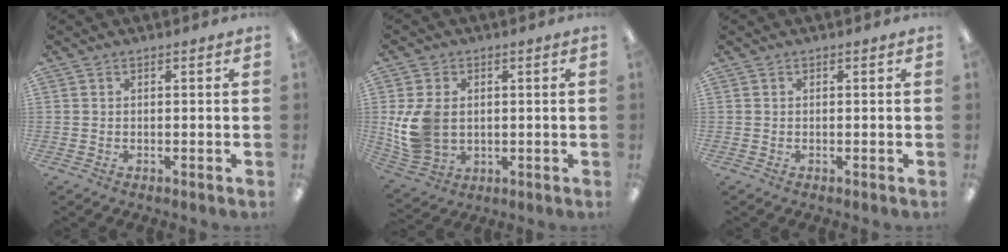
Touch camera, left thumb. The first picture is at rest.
{"total": 11.2, "force": [0.5, 8.6, 7.2], "torque": [-0.168, 0.008, 0.011]}
{"total": 0.0}